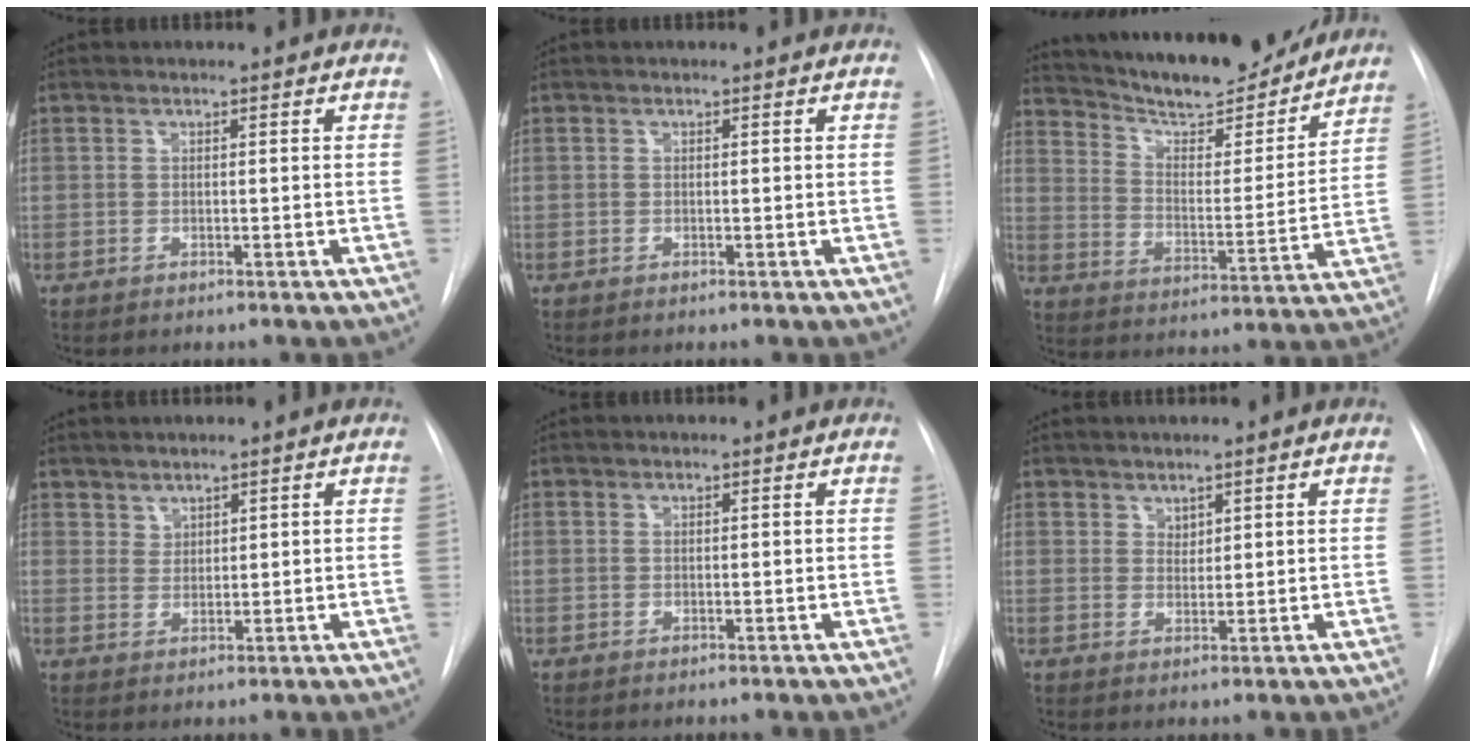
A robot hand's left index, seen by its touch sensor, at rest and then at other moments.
{"total": 0.0}
{"total": 21.0, "force": [19.1, 3.6, 8.2], "torque": [-0.135, -0.010, 0.284]}
{"total": 1.9, "force": [1.7, 0.7, 0.1], "torque": [0.005, 0.005, 0.034]}
{"total": 0.0}
{"total": 1.7, "force": [1.4, 0.8, 0.3], "torque": [0.000, 0.002, 0.027]}